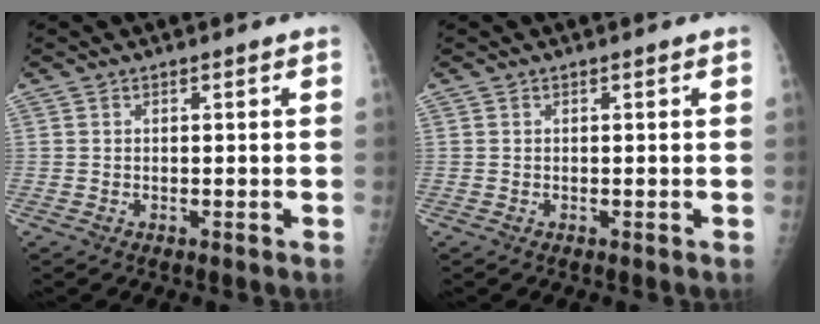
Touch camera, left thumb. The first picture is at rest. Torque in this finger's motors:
{"motor_torque": [0.00, 0.00, 0.00, 0.00, 0.00]}